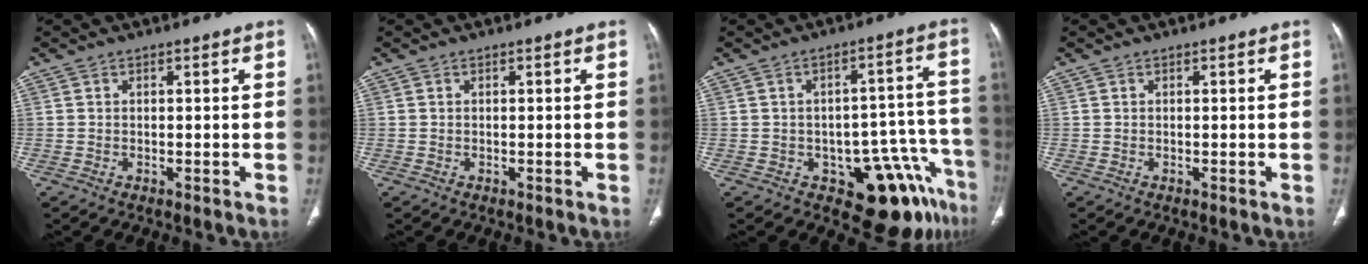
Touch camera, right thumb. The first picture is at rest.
{"total": 0.0}
{"total": 12.8, "force": [-7.6, 5.8, 8.5], "torque": [-0.052, 0.067, -0.097]}
{"total": 0.0}